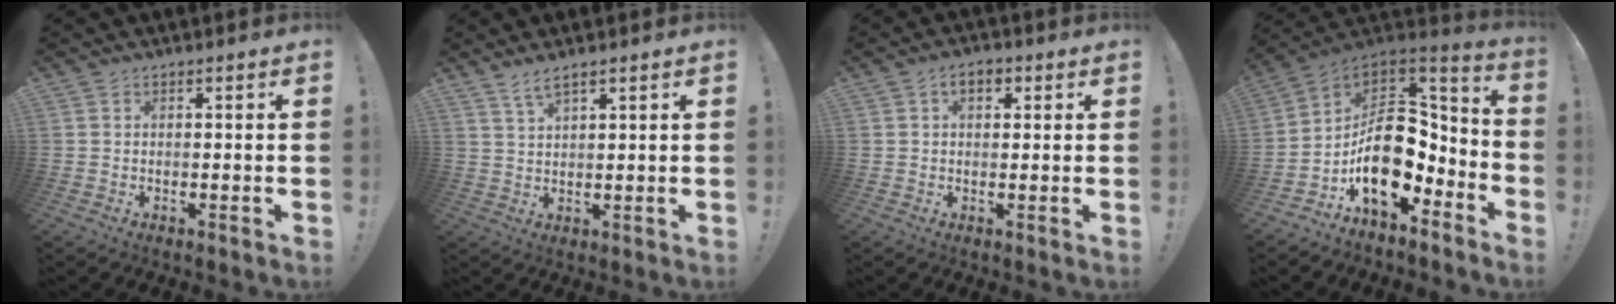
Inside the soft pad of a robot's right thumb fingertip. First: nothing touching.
{"total": 3.9, "force": [3.0, 0.6, 2.4], "torque": [-0.049, -0.016, 0.052]}
{"total": 3.4, "force": [1.0, 2.1, 2.5], "torque": [-0.039, 0.006, 0.015]}
{"total": 20.6, "force": [-2.9, 13.6, 15.2], "torque": [-0.242, 0.010, -0.036]}